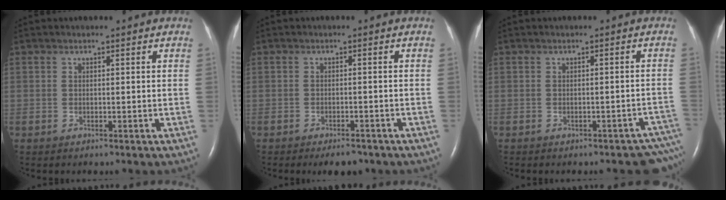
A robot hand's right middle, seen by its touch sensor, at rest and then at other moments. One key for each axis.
{"total": 3.4, "fx": -2.7, "fy": 1.3, "fz": 1.7, "tx": -0.022, "ty": -0.003, "tz": -0.034}
{"total": 6.5, "fx": -5.6, "fy": 2.8, "fz": 1.6, "tx": 0.006, "ty": 0.017, "tz": -0.058}